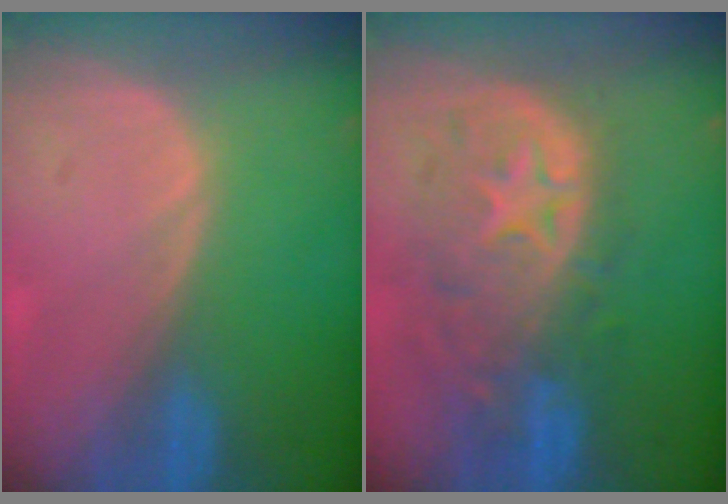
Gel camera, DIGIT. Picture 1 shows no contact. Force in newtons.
{"total": 11.1, "press": 9.8, "slide": 5.1}